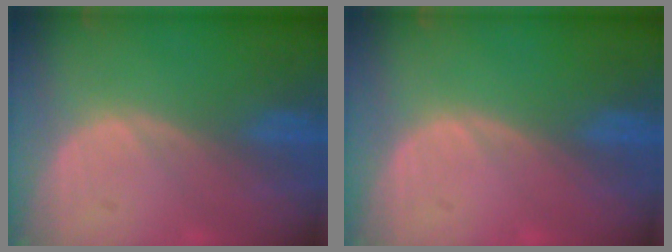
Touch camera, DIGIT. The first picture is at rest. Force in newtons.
{"total": 0.0}